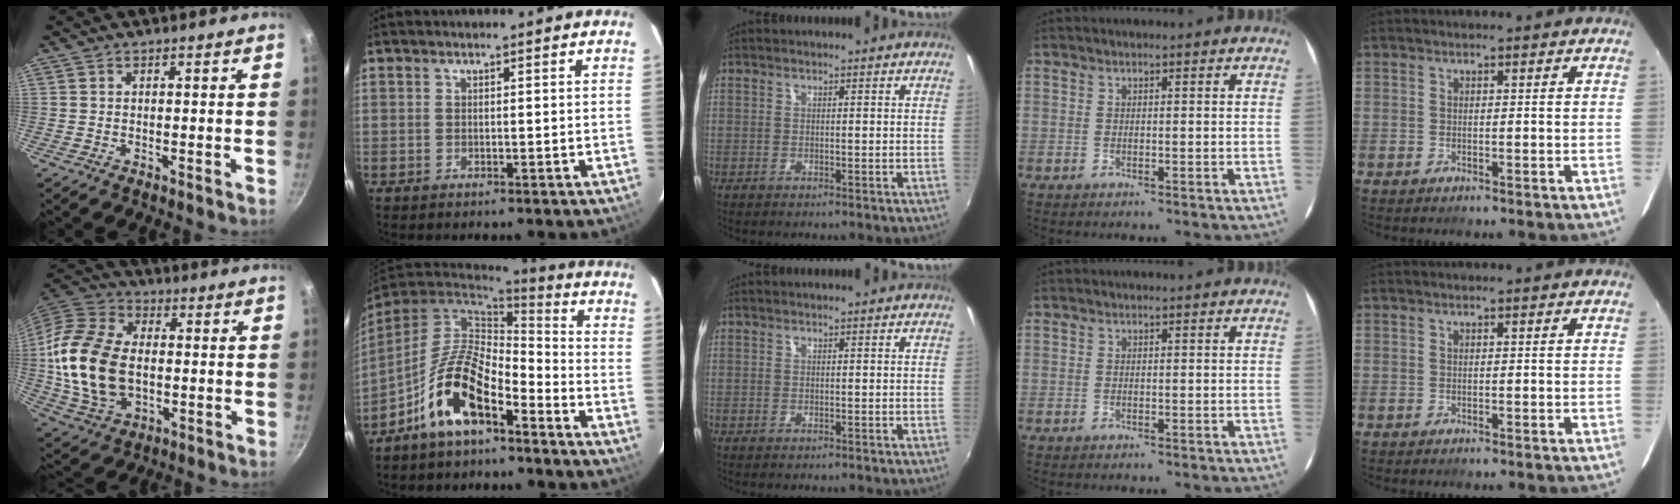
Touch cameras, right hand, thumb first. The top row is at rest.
{"thumb": {"total": 20.0, "force": [-0.9, 13.4, 14.8], "torque": [-0.278, 0.018, -0.016]}, "index": {"total": 13.3, "force": [-7.7, 5.6, 9.3], "torque": [-0.189, 0.006, -0.143]}}